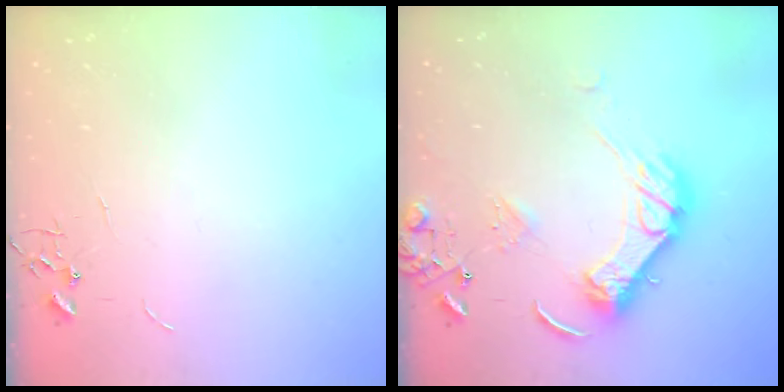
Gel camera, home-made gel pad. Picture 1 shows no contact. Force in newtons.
{"total": 15.3, "press": 15.2, "slide": 1.7}